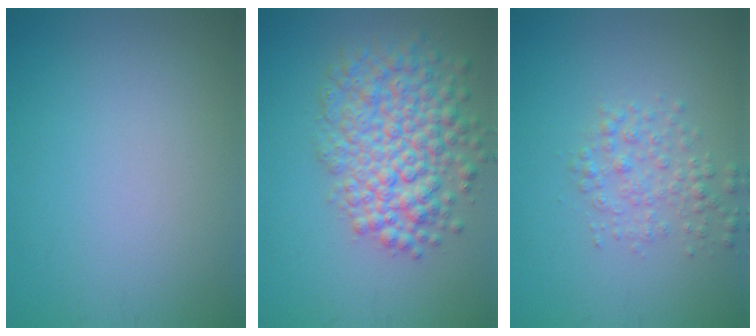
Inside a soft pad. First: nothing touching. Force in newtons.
{"total": 7.3, "press": 7.3, "slide": 0.3}
{"total": 2.5, "press": 2.5, "slide": 0.1}